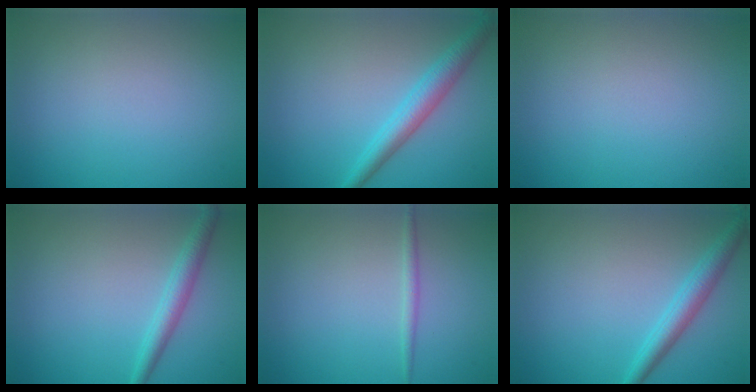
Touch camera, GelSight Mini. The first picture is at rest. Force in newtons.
{"total": 3.4, "press": 3.4, "slide": 0.1}
{"total": 0.0}
{"total": 2.4, "press": 2.4, "slide": 0.1}
{"total": 0.9, "press": 0.9, "slide": 0.1}
{"total": 2.9, "press": 2.9, "slide": 0.1}